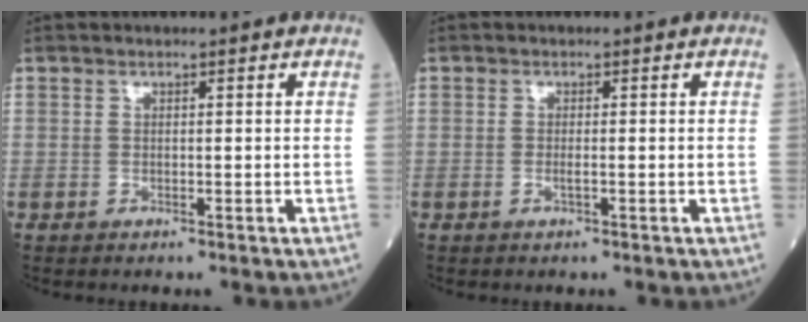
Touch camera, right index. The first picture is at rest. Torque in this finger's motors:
{"motor_torque": [-0.14, -0.11, 0.02, -0.01]}